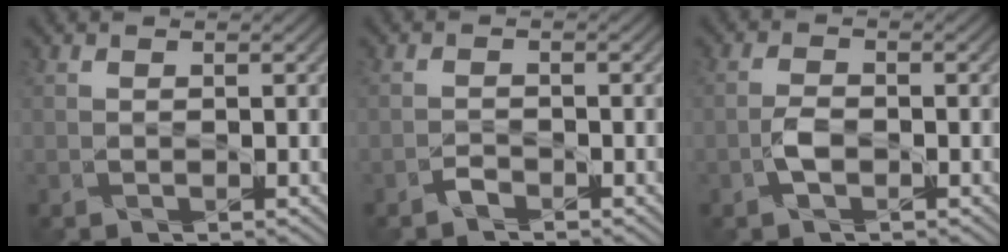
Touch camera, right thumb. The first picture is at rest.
{"total": 1.1, "force": [-1.1, 0.0, -0.1], "torque": [0.002, 0.002, -0.028]}
{"total": 2.3, "force": [-1.2, 1.1, 1.6], "torque": [-0.037, 0.002, -0.030]}